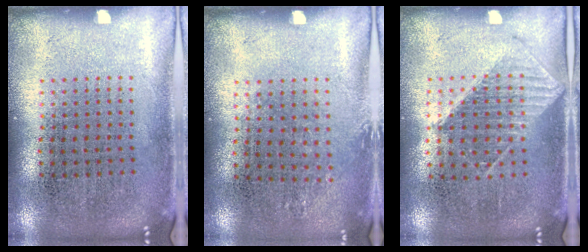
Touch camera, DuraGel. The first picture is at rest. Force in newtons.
{"total": 0.8, "press": 0.7, "slide": 0.5}
{"total": 1.1, "press": 1.0, "slide": 0.3}